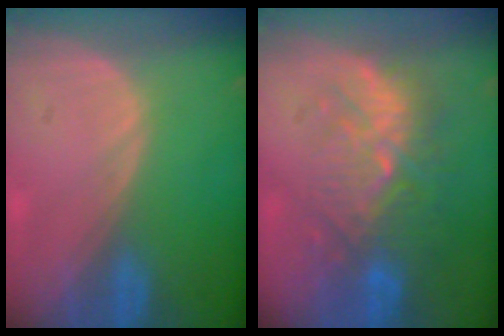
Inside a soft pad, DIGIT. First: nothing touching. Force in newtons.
{"total": 10.0, "press": 9.3, "slide": 3.6}